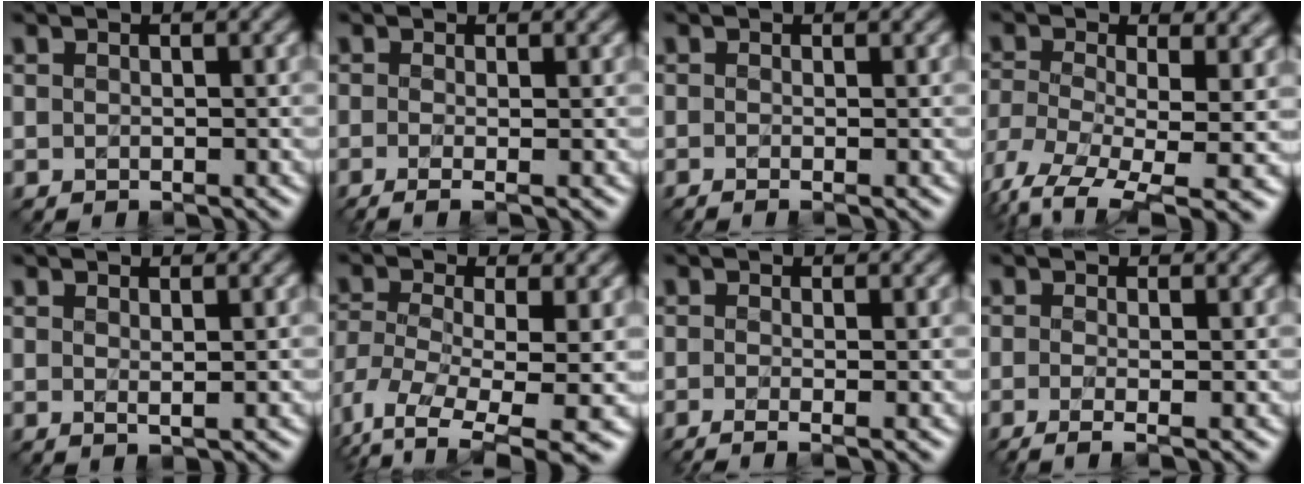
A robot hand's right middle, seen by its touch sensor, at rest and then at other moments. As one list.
[{"total": 3.1, "force": [-0.5, 1.2, 2.8], "torque": [-0.034, -0.006, -0.017]}, {"total": 1.7, "force": [-0.3, 0.8, 1.5], "torque": [-0.010, -0.010, -0.018]}, {"total": 10.7, "force": [-3.6, 5.1, 8.7], "torque": [-0.191, -0.019, -0.046]}, {"total": 0.7, "force": [0.4, 0.1, 0.6], "torque": [-0.011, -0.002, 0.007]}, {"total": 8.5, "force": [-4.4, 3.7, 6.3], "torque": [-0.138, -0.017, -0.068]}, {"total": 2.9, "force": [-0.7, 1.2, 2.5], "torque": [-0.031, -0.012, -0.016]}, {"total": 3.3, "force": [-0.8, 1.2, 3.0], "torque": [-0.040, -0.008, -0.024]}]